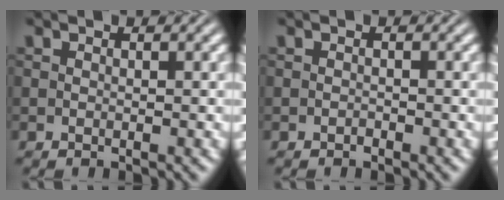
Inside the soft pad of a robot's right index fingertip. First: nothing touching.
{"total": 0.9, "force": [-0.5, -0.7, -0.2], "torque": [0.004, -0.006, -0.005]}